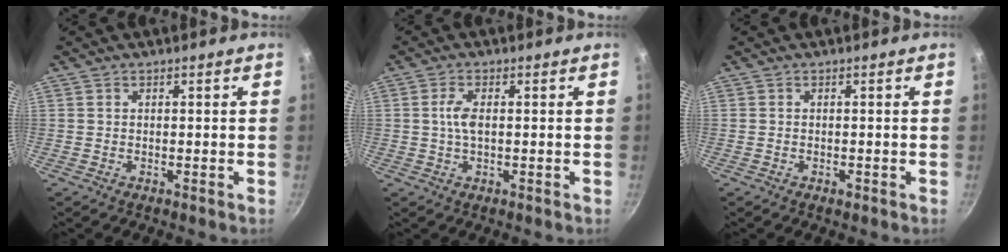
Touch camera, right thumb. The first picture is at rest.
{"total": 3.3, "force": [0.2, 1.3, 3.0], "torque": [-0.068, 0.004, 0.002]}
{"total": 0.9, "force": [-0.5, 0.5, 0.5], "torque": [-0.010, 0.003, -0.007]}